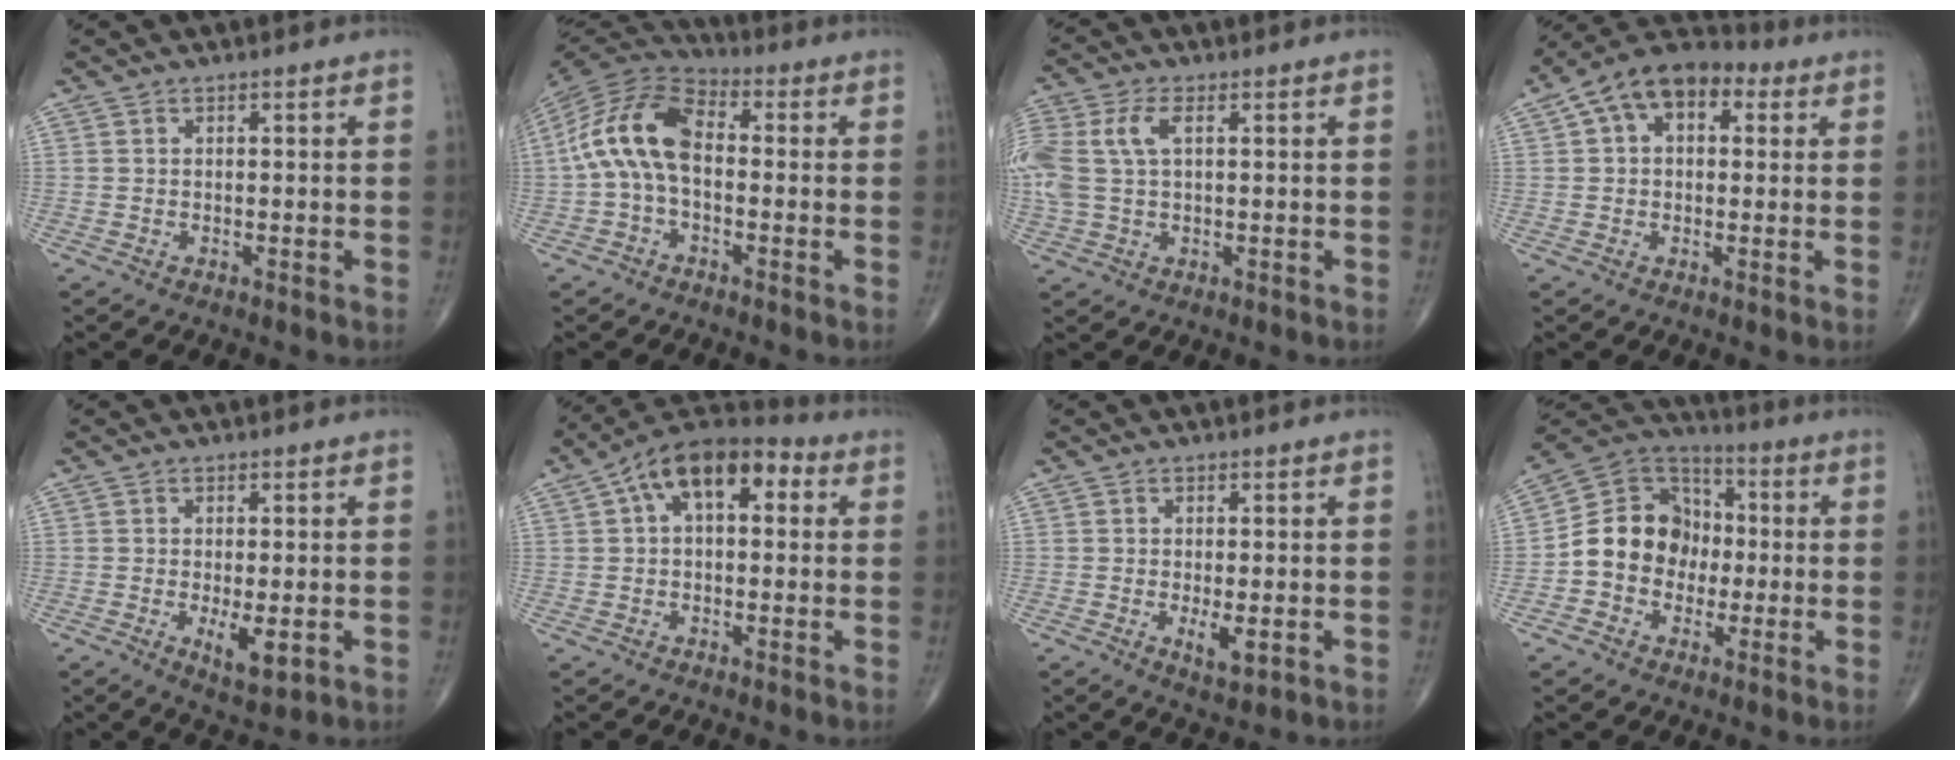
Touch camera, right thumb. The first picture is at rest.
{"total": 13.6, "force": [-0.2, 7.9, 11.0], "torque": [-0.213, 0.037, -0.017]}
{"total": 10.9, "force": [2.3, 6.2, 8.6], "torque": [-0.237, 0.022, 0.049]}
{"total": 12.3, "force": [3.8, 7.8, 8.7], "torque": [-0.128, 0.032, 0.051]}
{"total": 5.3, "force": [-1.2, 2.0, 4.8], "torque": [-0.079, -0.014, -0.015]}
{"total": 13.7, "force": [3.8, 7.6, 10.7], "torque": [-0.153, 0.038, 0.051]}
{"total": 3.8, "force": [-0.8, 1.4, 3.4], "torque": [-0.057, -0.010, -0.011]}
{"total": 13.4, "force": [-1.6, 11.4, 6.9], "torque": [-0.083, 0.039, -0.039]}